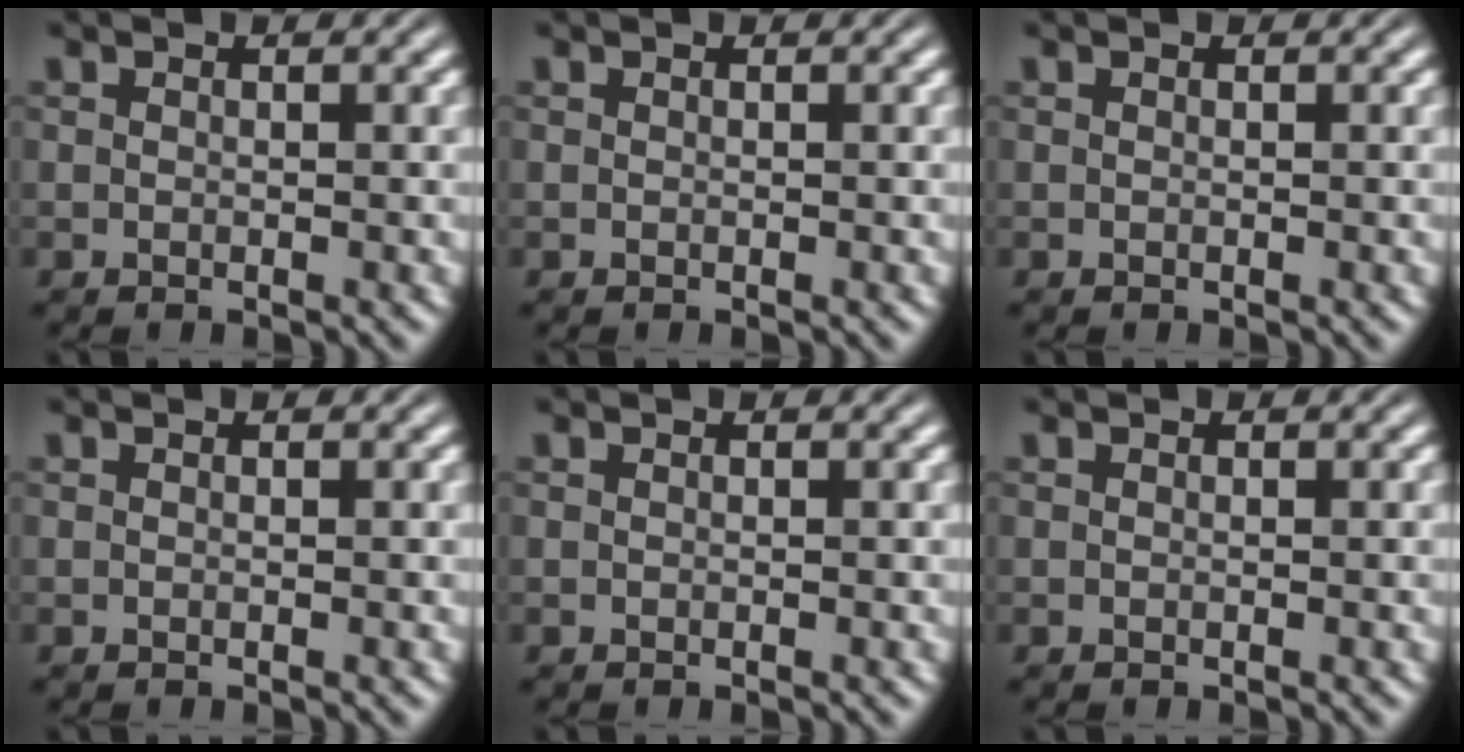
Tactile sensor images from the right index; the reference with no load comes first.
{"total": 0.0}
{"total": 0.0}
{"total": 0.0}
{"total": 0.0}
{"total": 0.0}